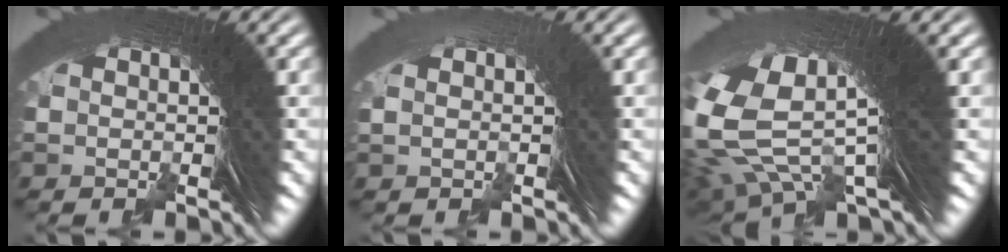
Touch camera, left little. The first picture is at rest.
{"total": 1.3, "force": [-0.4, -1.2, -0.3], "torque": [0.014, 0.013, -0.004]}
{"total": 13.5, "force": [4.8, 7.2, 10.3], "torque": [-0.228, -0.003, 0.078]}